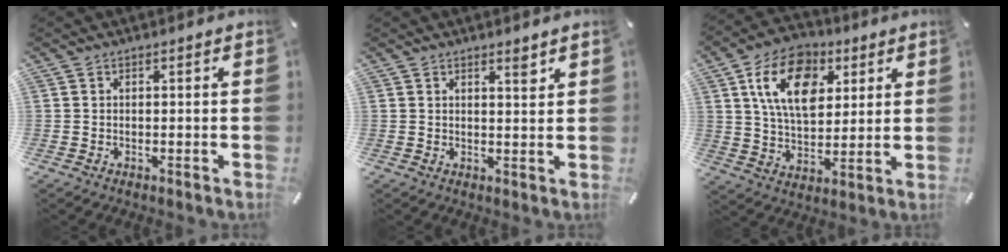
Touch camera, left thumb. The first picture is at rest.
{"total": 2.4, "force": [1.9, 0.4, 1.4], "torque": [-0.014, -0.014, 0.031]}
{"total": 15.2, "force": [6.0, 10.1, 9.7], "torque": [-0.163, -0.002, 0.107]}